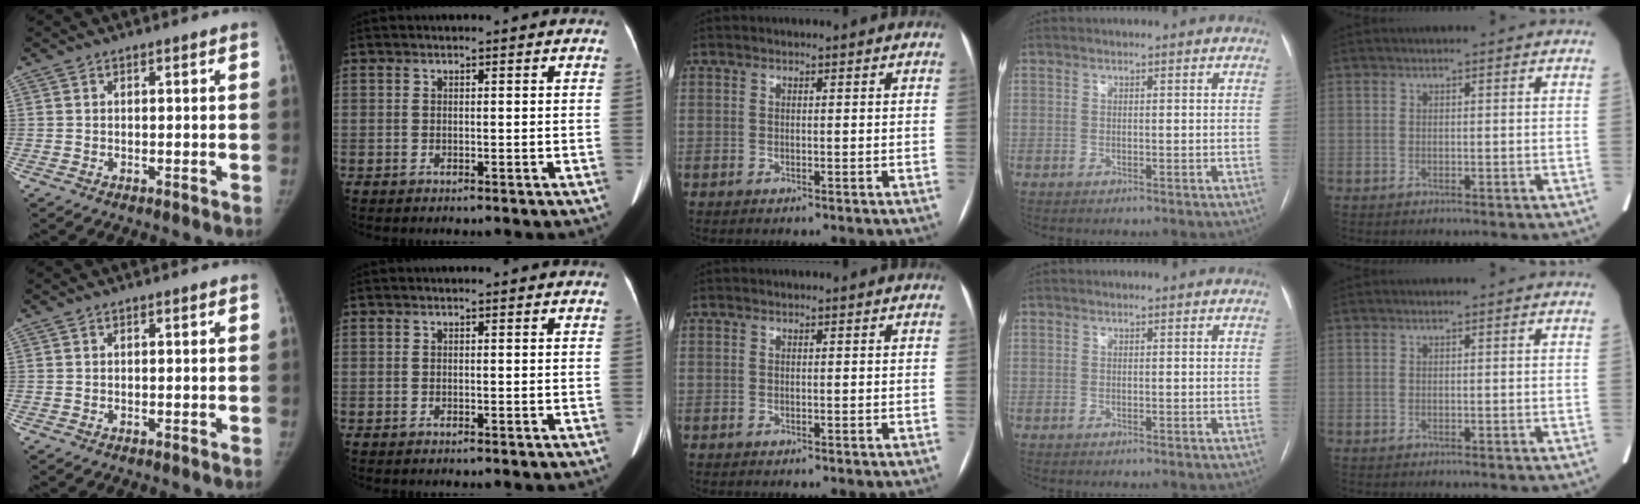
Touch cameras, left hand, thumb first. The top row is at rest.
{}